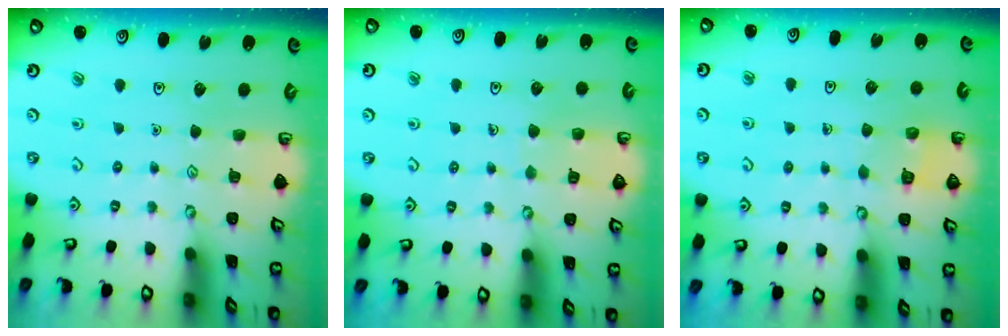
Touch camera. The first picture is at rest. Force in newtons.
{"total": 3.4, "press": 3.4, "slide": 0.2}
{"total": 2.6, "press": 2.6, "slide": 0.1}